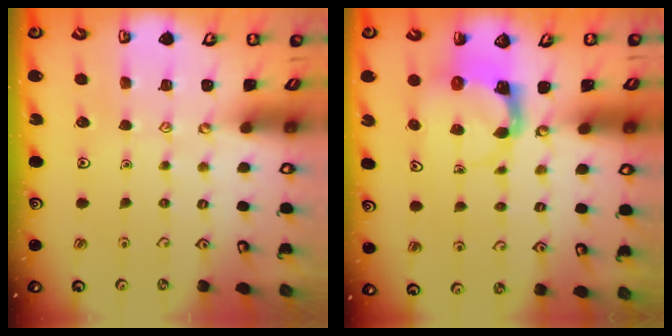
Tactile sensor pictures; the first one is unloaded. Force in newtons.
{"total": 3.8, "press": 3.8, "slide": 0.6}